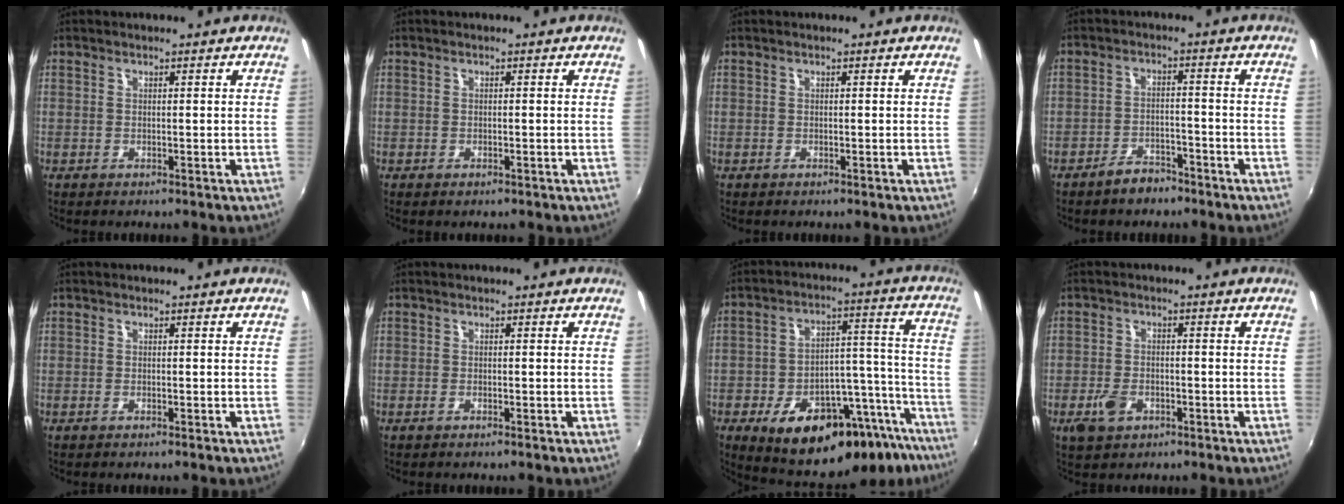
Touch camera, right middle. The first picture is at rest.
{"total": 0.6, "force": [-0.5, 0.3, 0.3], "torque": [-0.005, -0.002, -0.009]}
{"total": 0.0}
{"total": 4.7, "force": [-3.9, 1.9, 1.7], "torque": [-0.044, 0.012, -0.056]}
{"total": 0.6, "force": [-0.5, 0.1, 0.3], "torque": [-0.005, -0.001, -0.012]}
{"total": 0.9, "force": [-0.8, 0.1, 0.5], "torque": [-0.011, -0.001, -0.016]}
{"total": 25.8, "force": [-18.5, 10.9, 14.4], "torque": [-0.209, 0.037, -0.235]}
{"total": 5.3, "force": [-2.7, 3.4, 3.0], "torque": [-0.076, -0.002, -0.047]}